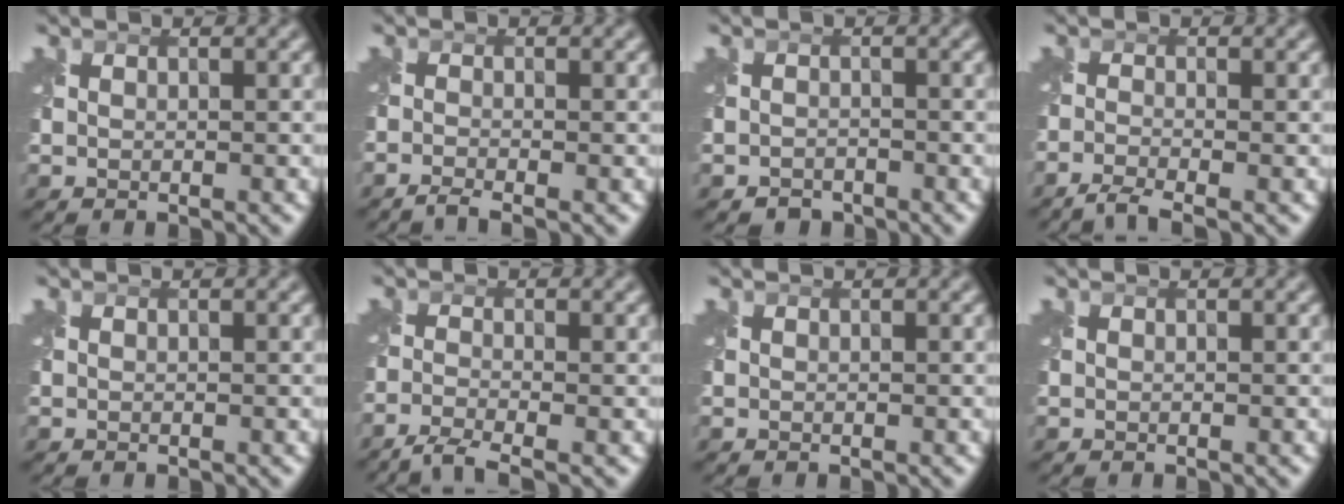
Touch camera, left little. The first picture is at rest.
{"total": 1.6, "force": [-1.3, 0.1, 0.9], "torque": [-0.015, -0.009, -0.038]}
{"total": 1.4, "force": [-1.2, 0.7, 0.0], "torque": [0.002, -0.003, -0.026]}
{"total": 2.5, "force": [-2.0, 0.3, 1.4], "torque": [-0.028, -0.010, -0.055]}
{"total": 0.0}
{"total": 3.0, "force": [-2.5, 0.4, 1.7], "torque": [-0.035, -0.010, -0.065]}
{"total": 0.0}
{"total": 0.0}